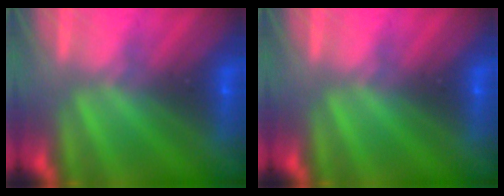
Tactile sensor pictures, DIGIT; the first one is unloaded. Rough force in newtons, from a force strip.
{"total": 0.0}